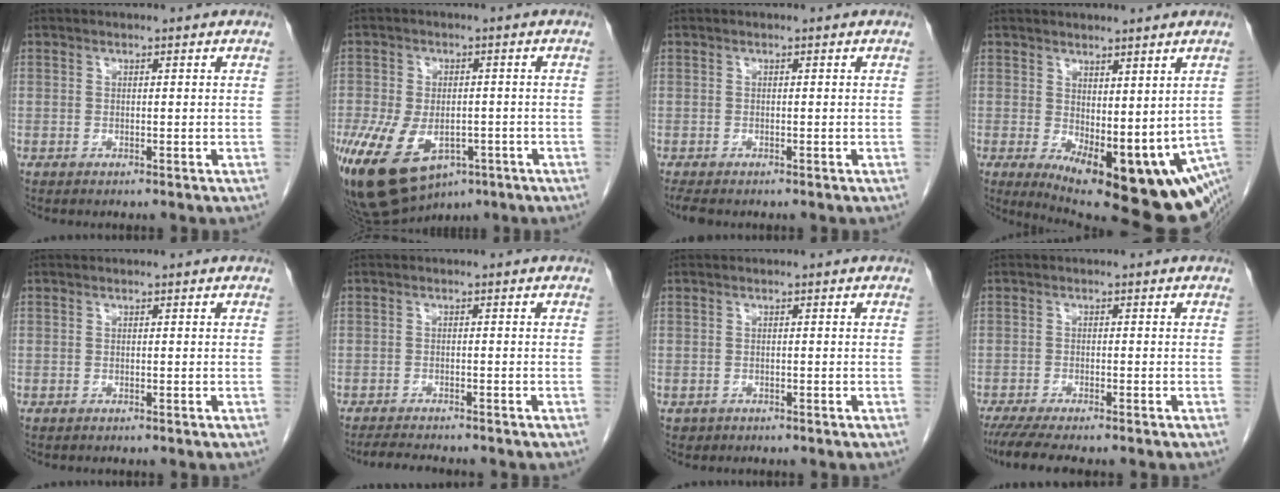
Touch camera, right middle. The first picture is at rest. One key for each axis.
{"total": 16.5, "fx": -8.0, "fy": 10.0, "fz": 10.5, "tx": -0.232, "ty": -0.014, "tz": -0.115}
{"total": 2.1, "fx": -1.7, "fy": 0.7, "fz": 1.0, "tx": -0.021, "ty": -0.008, "tz": -0.025}
{"total": 17.8, "fx": -5.7, "fy": 7.0, "fz": 15.4, "tx": -0.171, "ty": -0.028, "tz": -0.059}
{"total": 0.0}
{"total": 4.9, "fx": -4.5, "fy": 0.4, "fz": 1.8, "tx": -0.027, "ty": -0.014, "tz": -0.071}
{"total": 0.9, "fx": -0.5, "fy": 0.7, "fz": 0.0, "tx": -0.009, "ty": 0.003, "tz": -0.006}
{"total": 7.7, "fx": -6.4, "fy": 0.9, "fz": 4.2, "tx": -0.062, "ty": -0.015, "tz": -0.101}